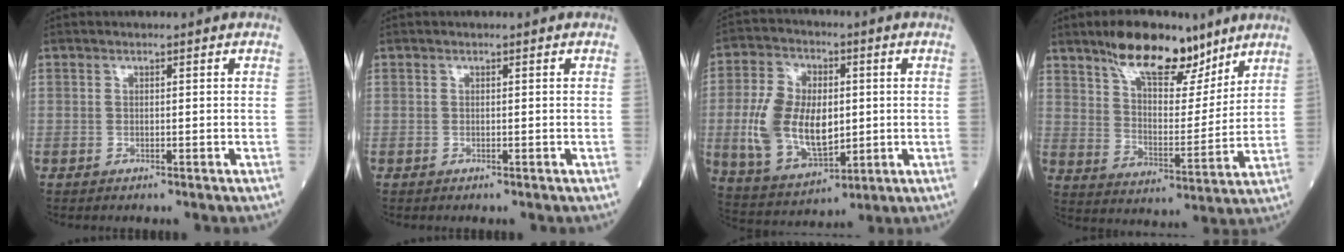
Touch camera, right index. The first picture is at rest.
{"total": 0.0}
{"total": 14.3, "force": [-0.3, 8.0, 11.9], "torque": [-0.250, 0.009, 0.008]}
{"total": 13.9, "force": [10.0, 5.1, 8.1], "torque": [-0.131, 0.000, 0.172]}